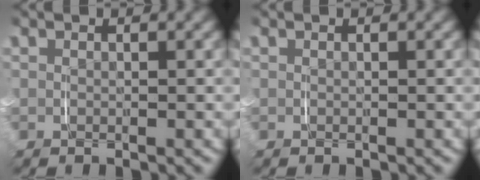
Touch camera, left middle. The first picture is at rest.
{"total": 0.0}